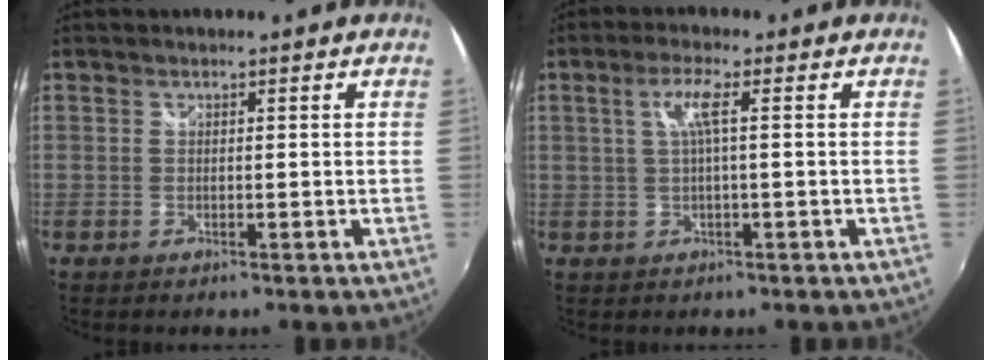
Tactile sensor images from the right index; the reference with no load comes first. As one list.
[{"total": 3.9, "force": [0.5, -0.1, 3.8], "torque": [-0.076, 0.004, 0.012]}]